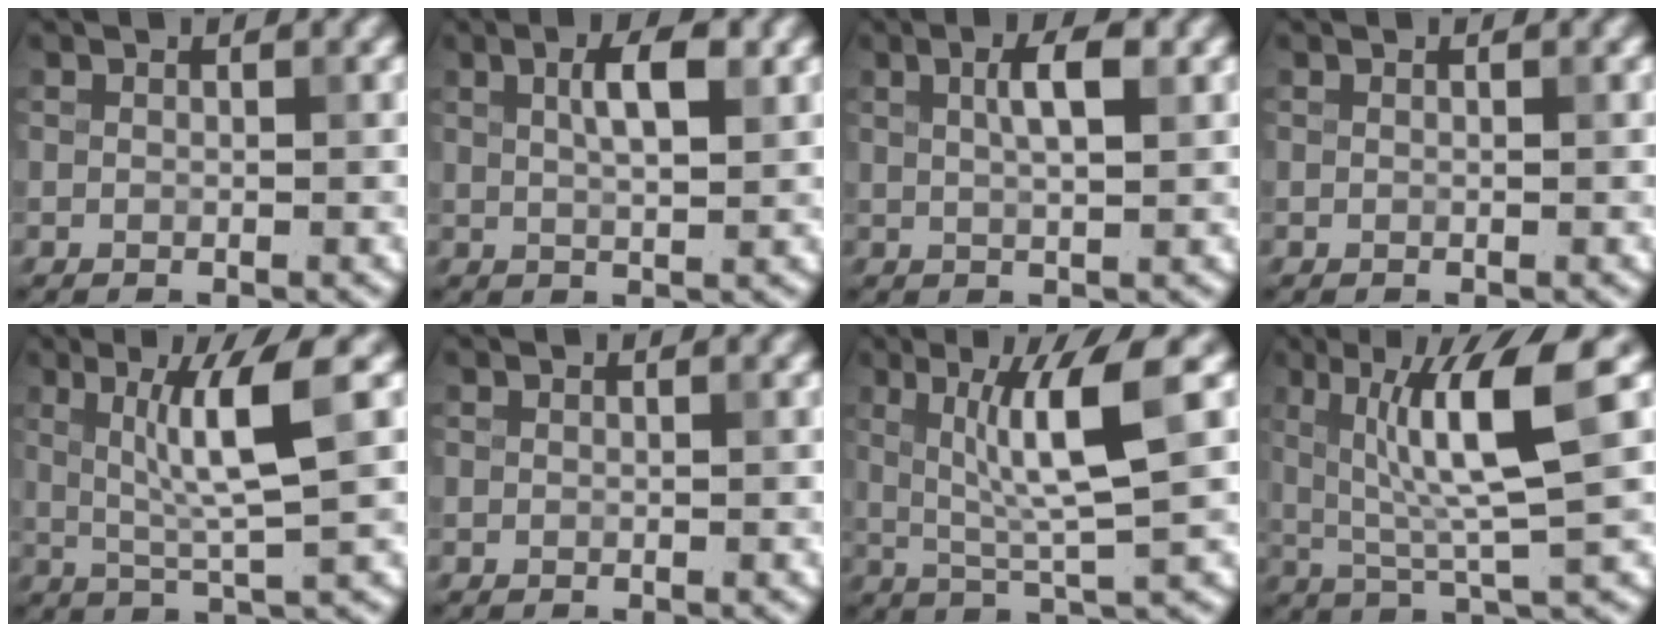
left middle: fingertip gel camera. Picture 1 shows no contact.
{"total": 3.6, "force": [1.2, 1.0, 3.2], "torque": [-0.055, 0.008, 0.021]}
{"total": 3.1, "force": [1.0, 0.8, 2.8], "torque": [-0.049, 0.008, 0.016]}
{"total": 0.0}
{"total": 5.6, "force": [1.4, 0.4, 5.4], "torque": [-0.102, 0.002, 0.032]}
{"total": 0.0}
{"total": 6.3, "force": [1.5, 0.6, 6.1], "torque": [-0.117, 0.002, 0.031]}
{"total": 7.9, "force": [1.9, 1.1, 7.6], "torque": [-0.134, 0.003, 0.035]}